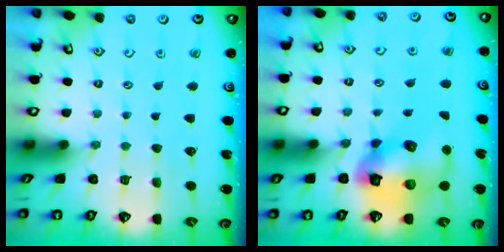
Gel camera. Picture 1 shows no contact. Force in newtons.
{"total": 13.2, "press": 13.1, "slide": 1.8}